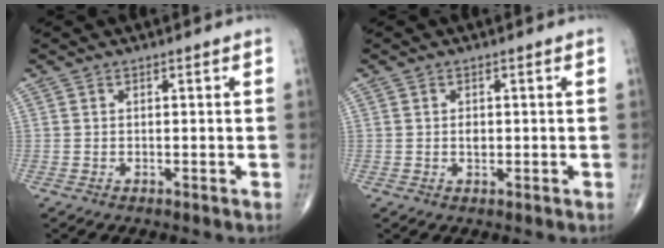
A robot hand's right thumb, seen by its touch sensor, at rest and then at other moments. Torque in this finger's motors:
{"motor_torque": [1.74, 1.28, 0.73, -0.02, -0.04]}